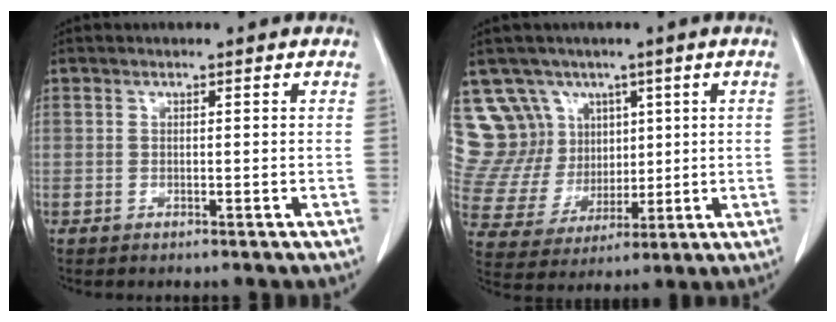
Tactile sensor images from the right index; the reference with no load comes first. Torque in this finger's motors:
{"motor_torque": [-0.74, 0.78, -0.42, -0.05]}